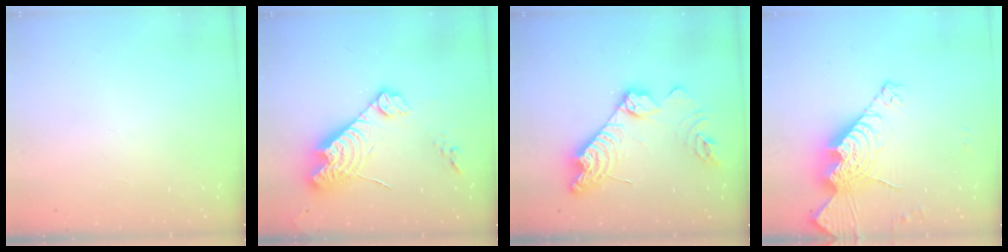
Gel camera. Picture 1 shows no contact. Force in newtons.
{"total": 14.8, "press": 14.8, "slide": 1.1}
{"total": 17.9, "press": 17.9, "slide": 1.4}
{"total": 19.3, "press": 19.2, "slide": 1.5}